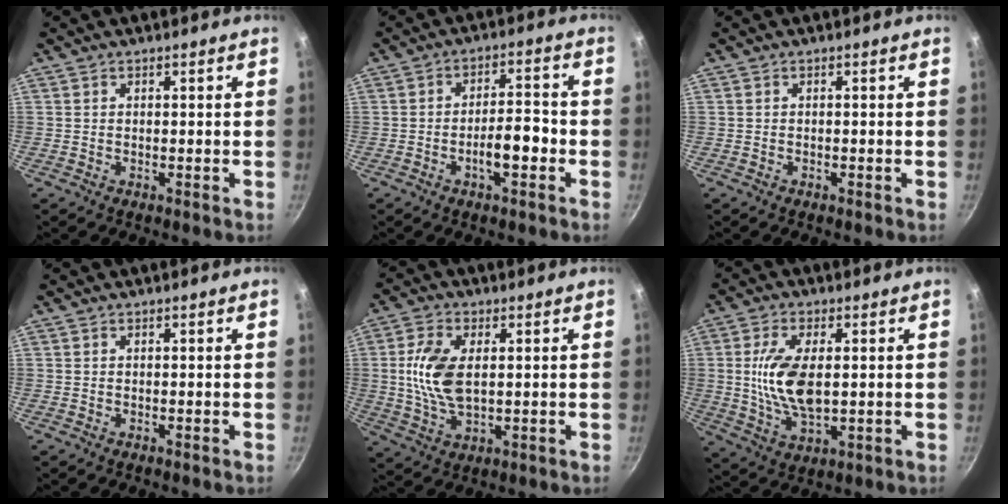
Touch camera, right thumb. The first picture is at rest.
{"total": 6.6, "force": [-2.4, 2.5, 5.6], "torque": [-0.073, 0.030, -0.040]}
{"total": 0.0}
{"total": 0.0}
{"total": 10.4, "force": [1.3, 5.6, 8.7], "torque": [-0.173, -0.001, 0.024]}
{"total": 11.7, "force": [0.9, 5.8, 10.1], "torque": [-0.193, -0.005, 0.021]}